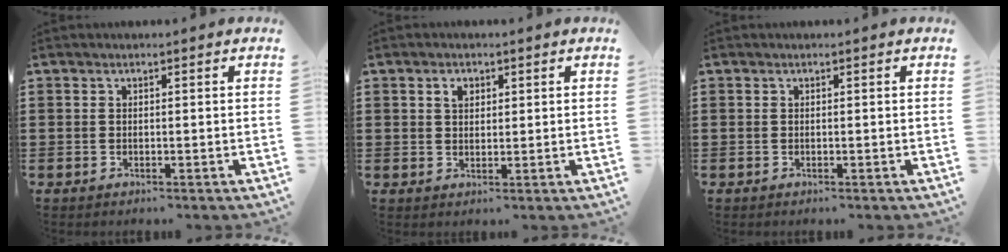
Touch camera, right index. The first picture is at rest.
{"total": 2.0, "force": [1.0, 1.4, 1.1], "torque": [-0.026, 0.007, 0.018]}
{"total": 0.0}